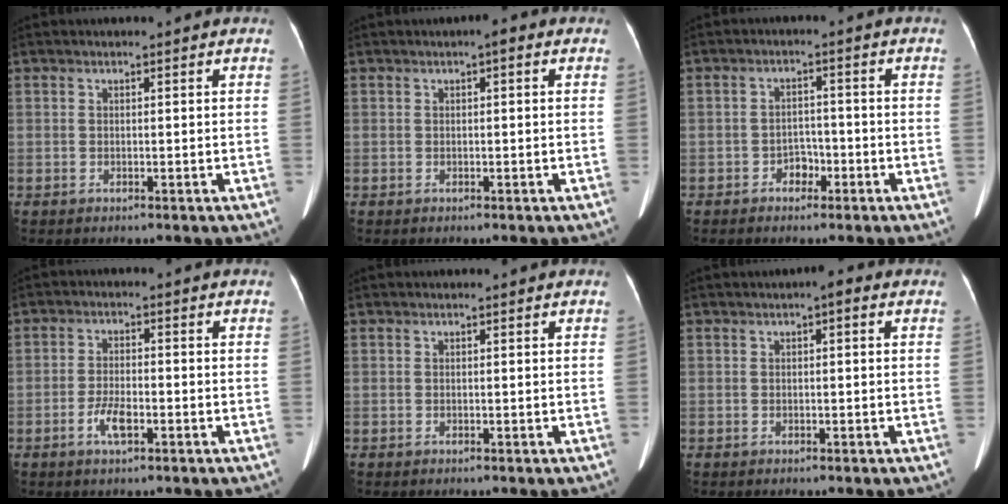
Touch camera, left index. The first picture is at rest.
{"total": 1.3, "force": [0.5, 0.5, 1.2], "torque": [-0.012, 0.007, 0.002]}
{"total": 2.7, "force": [-1.6, 1.8, 1.2], "torque": [-0.014, 0.008, -0.026]}
{"total": 3.8, "force": [-1.8, 1.1, 3.2], "torque": [-0.064, 0.001, -0.035]}
{"total": 0.0}
{"total": 1.5, "force": [0.5, 0.6, 1.3], "torque": [-0.012, 0.009, 0.001]}